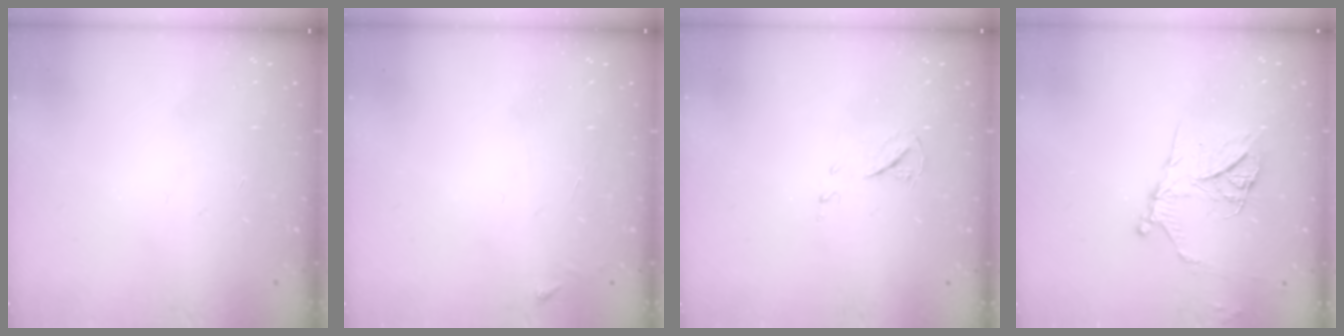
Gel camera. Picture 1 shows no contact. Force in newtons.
{"total": 2.6, "press": 2.6, "slide": 0.3}
{"total": 5.8, "press": 5.8, "slide": 0.5}
{"total": 13.6, "press": 13.5, "slide": 1.3}